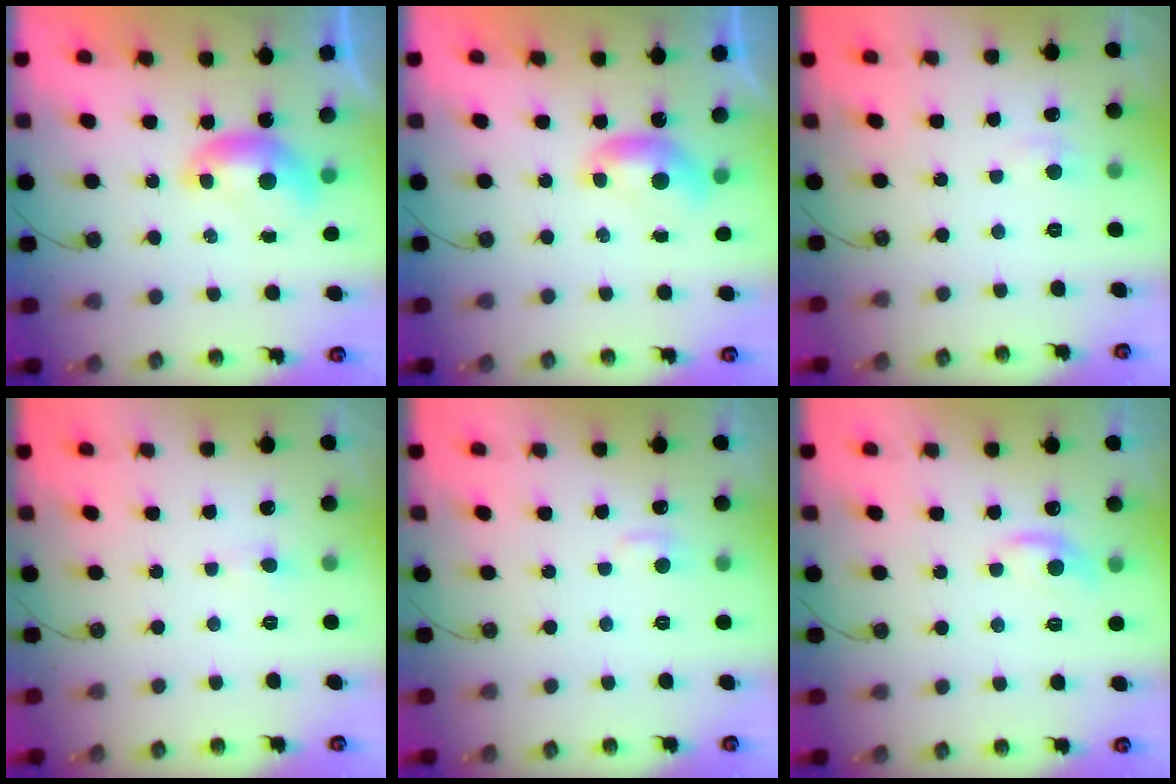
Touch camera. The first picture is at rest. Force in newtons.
{"total": 0.0}
{"total": 1.3, "press": 1.1, "slide": 0.5}
{"total": 0.7, "press": 0.5, "slide": 0.5}
{"total": 1.0, "press": 0.6, "slide": 0.8}
{"total": 1.6, "press": 1.4, "slide": 0.8}